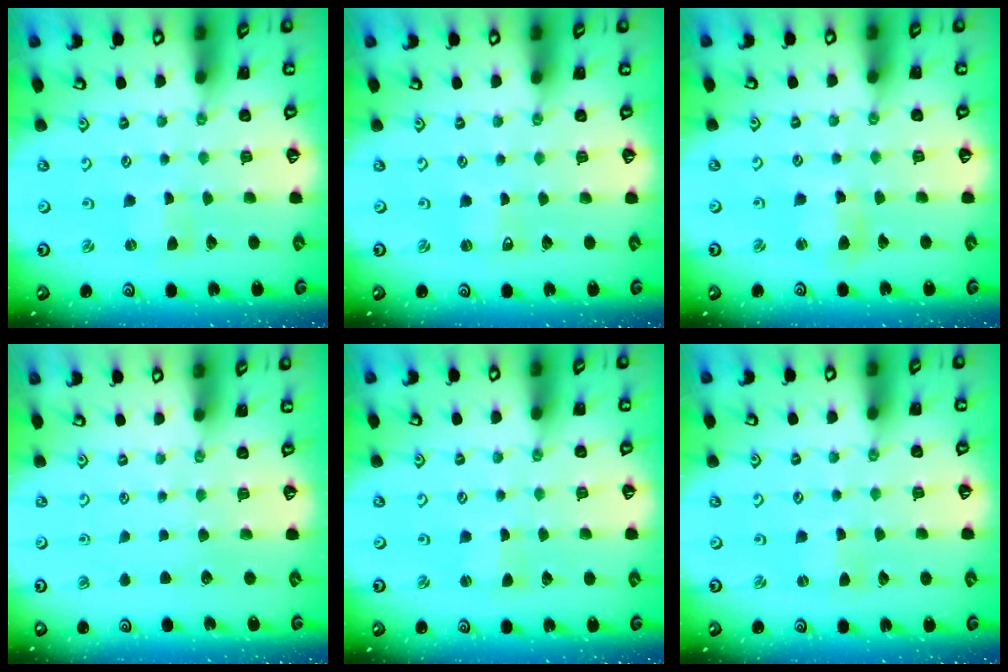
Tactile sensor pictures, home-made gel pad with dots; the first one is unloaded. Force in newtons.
{"total": 0.0}
{"total": 4.8, "press": 4.7, "slide": 0.6}
{"total": 0.0}
{"total": 0.7, "press": 0.7, "slide": 0.1}
{"total": 0.0}